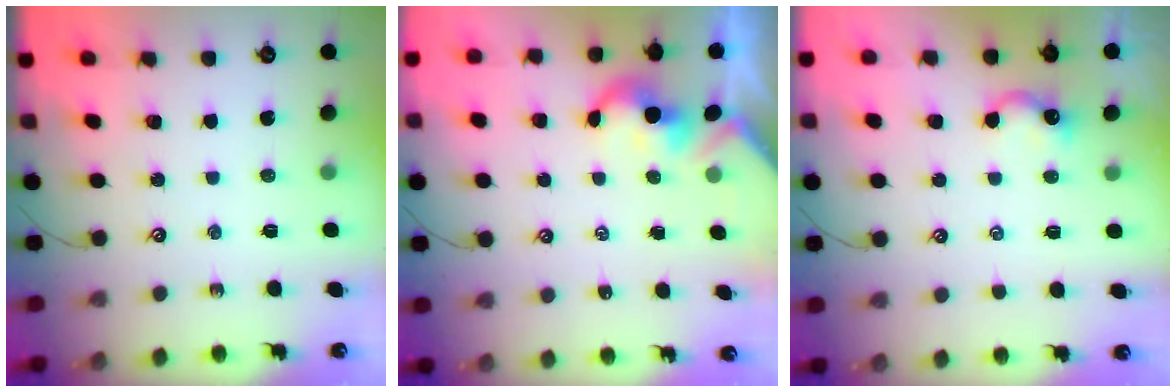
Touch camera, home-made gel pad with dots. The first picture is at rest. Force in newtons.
{"total": 2.1, "press": 2.1, "slide": 0.2}
{"total": 0.8, "press": 0.6, "slide": 0.5}